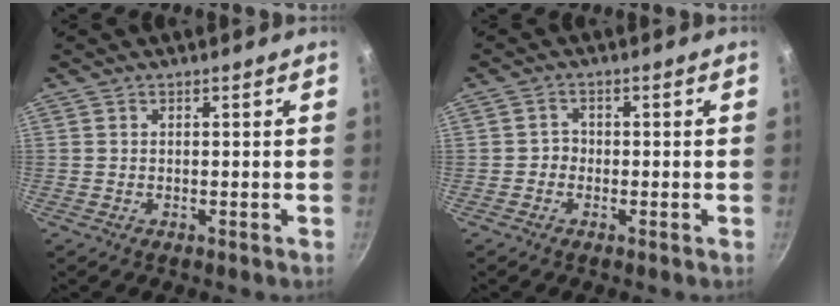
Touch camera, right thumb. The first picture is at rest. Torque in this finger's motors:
{"motor_torque": [-0.18, -0.02, 0.22, -0.09, -0.01]}